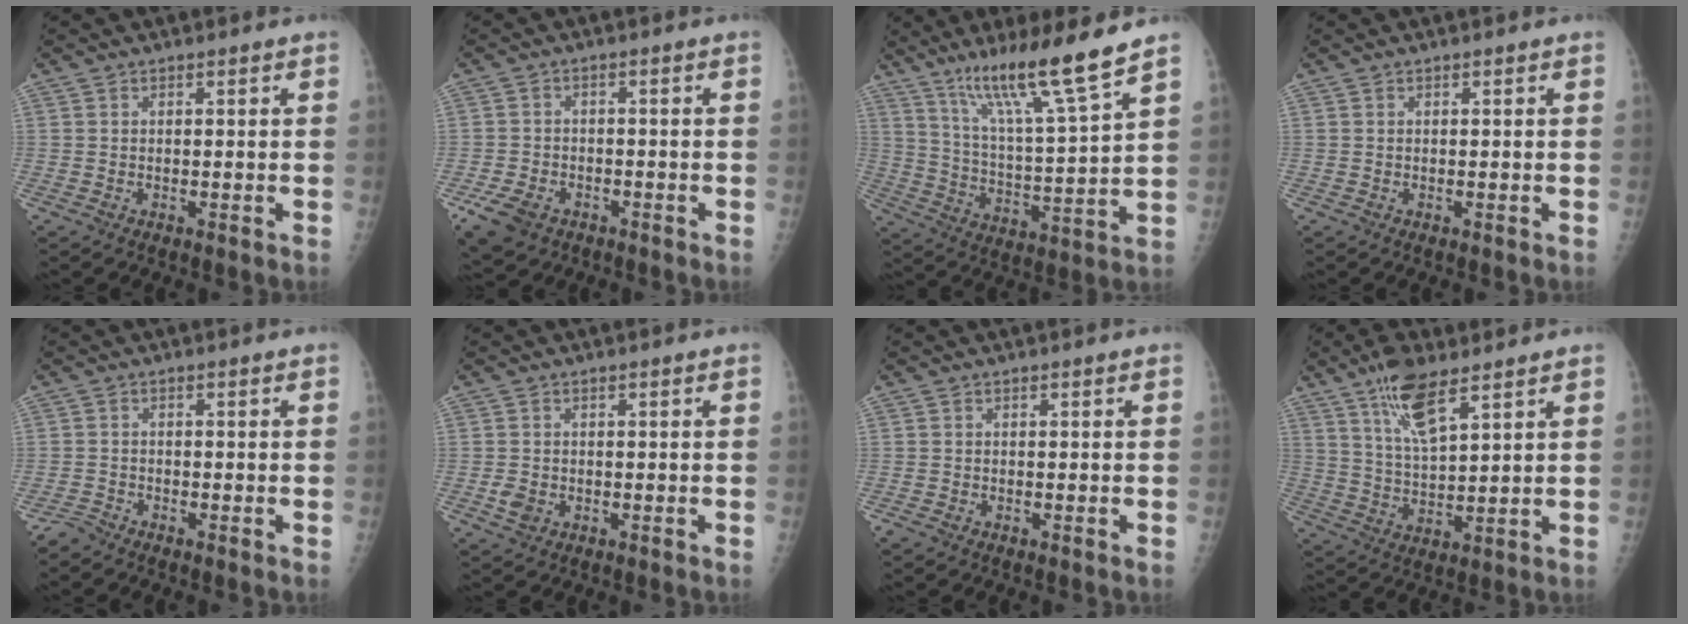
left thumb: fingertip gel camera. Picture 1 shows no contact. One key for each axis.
{"total": 7.4, "fx": -4.0, "fy": 5.2, "fz": 3.5, "tx": -0.070, "ty": 0.015, "tz": -0.061}
{"total": 15.2, "fx": 11.0, "fy": 0.1, "fz": 10.5, "tx": -0.175, "ty": -0.064, "tz": 0.195}
{"total": 0.0}
{"total": 1.8, "fx": -1.8, "fy": 0.2, "fz": -0.1, "tx": 0.001, "ty": -0.006, "tz": -0.043}
{"total": 2.6, "fx": -0.7, "fy": 2.1, "fz": 1.3, "tx": -0.018, "ty": 0.001, "tz": -0.009}
{"total": 1.0, "fx": -0.6, "fy": 0.7, "fz": 0.5, "tx": -0.011, "ty": -0.001, "tz": -0.013}
{"total": 9.8, "fx": 6.2, "fy": 3.1, "fz": 6.9, "tx": -0.122, "ty": -0.027, "tz": 0.121}